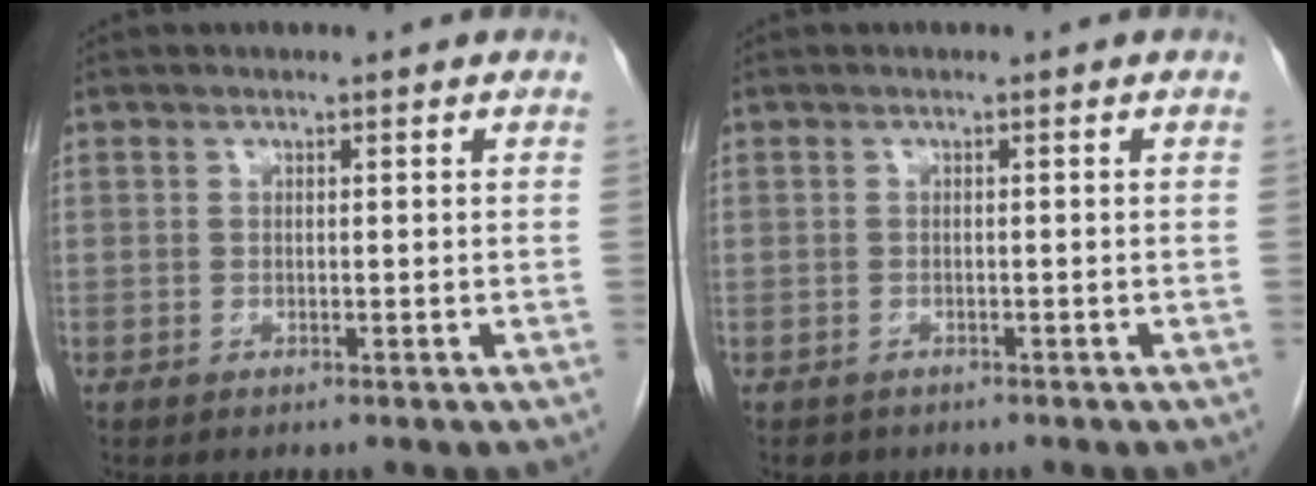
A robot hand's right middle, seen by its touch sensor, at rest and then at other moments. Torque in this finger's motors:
{"motor_torque": [-0.09, 0.10, -0.09, 0.00]}